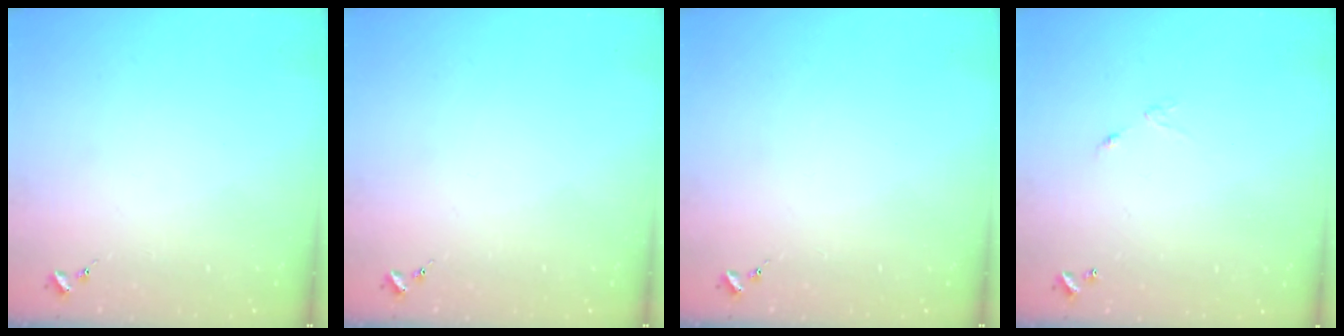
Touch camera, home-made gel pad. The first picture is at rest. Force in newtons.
{"total": 0.0}
{"total": 0.0}
{"total": 4.8, "press": 4.8, "slide": 0.3}